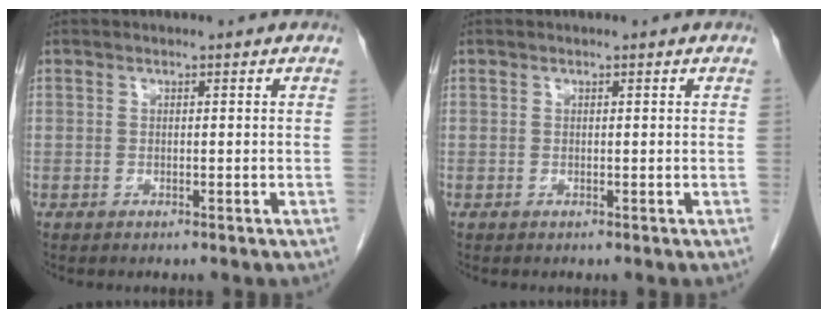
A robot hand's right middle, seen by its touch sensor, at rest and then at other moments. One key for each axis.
{"total": 0.0}